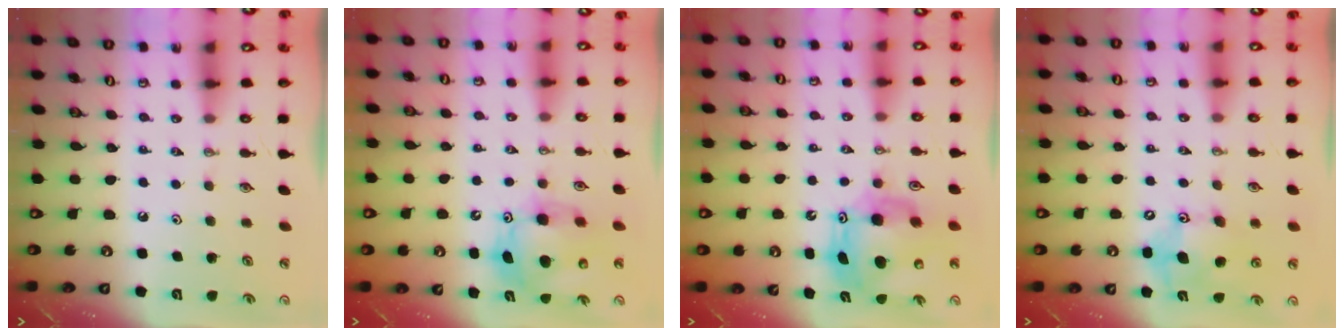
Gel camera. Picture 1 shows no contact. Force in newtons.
{"total": 12.5, "press": 12.2, "slide": 2.4}
{"total": 13.0, "press": 12.9, "slide": 1.0}
{"total": 11.8, "press": 11.8, "slide": 1.2}